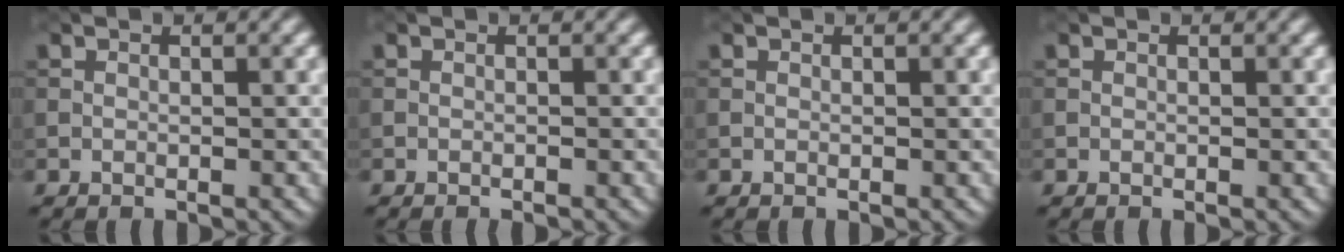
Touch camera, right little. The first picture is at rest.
{"total": 0.7, "force": [-0.6, 0.1, 0.4], "torque": [-0.007, -0.005, -0.011]}
{"total": 0.0}
{"total": 0.0}